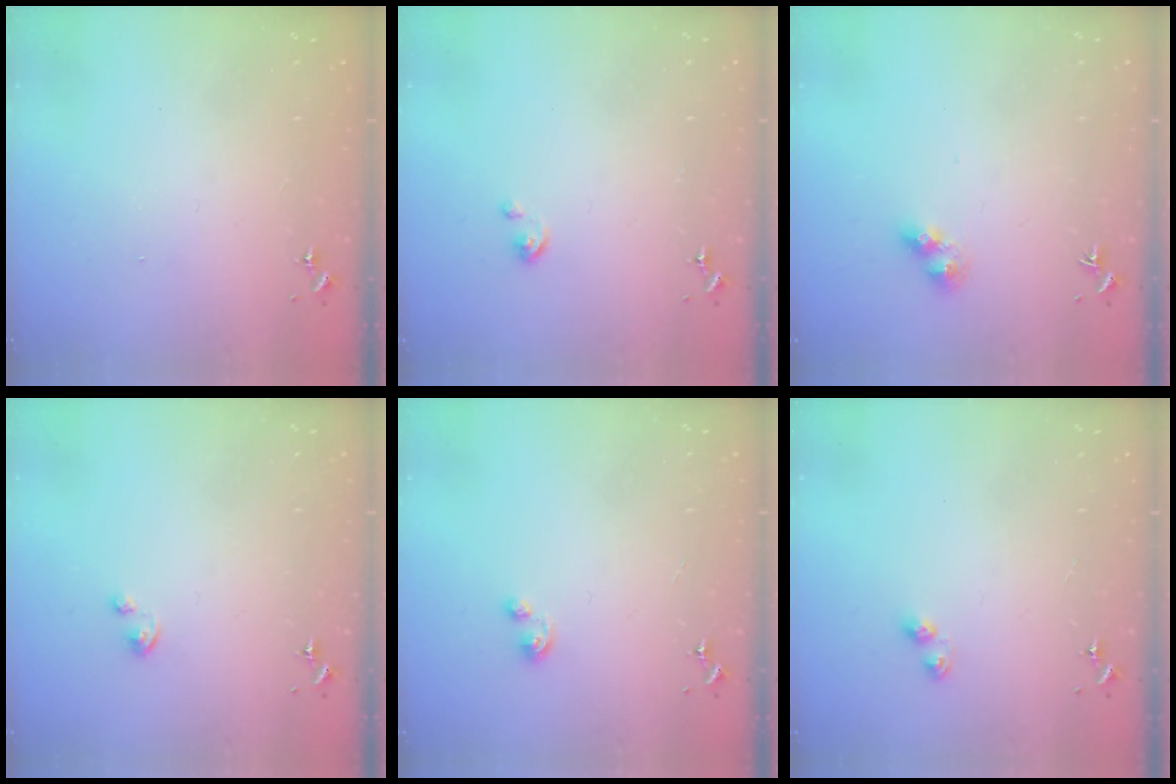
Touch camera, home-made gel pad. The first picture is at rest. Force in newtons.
{"total": 2.2, "press": 2.2, "slide": 0.2}
{"total": 7.4, "press": 7.3, "slide": 0.6}
{"total": 0.9, "press": 0.9, "slide": 0.1}
{"total": 3.2, "press": 3.2, "slide": 0.4}
{"total": 2.8, "press": 2.7, "slide": 0.4}